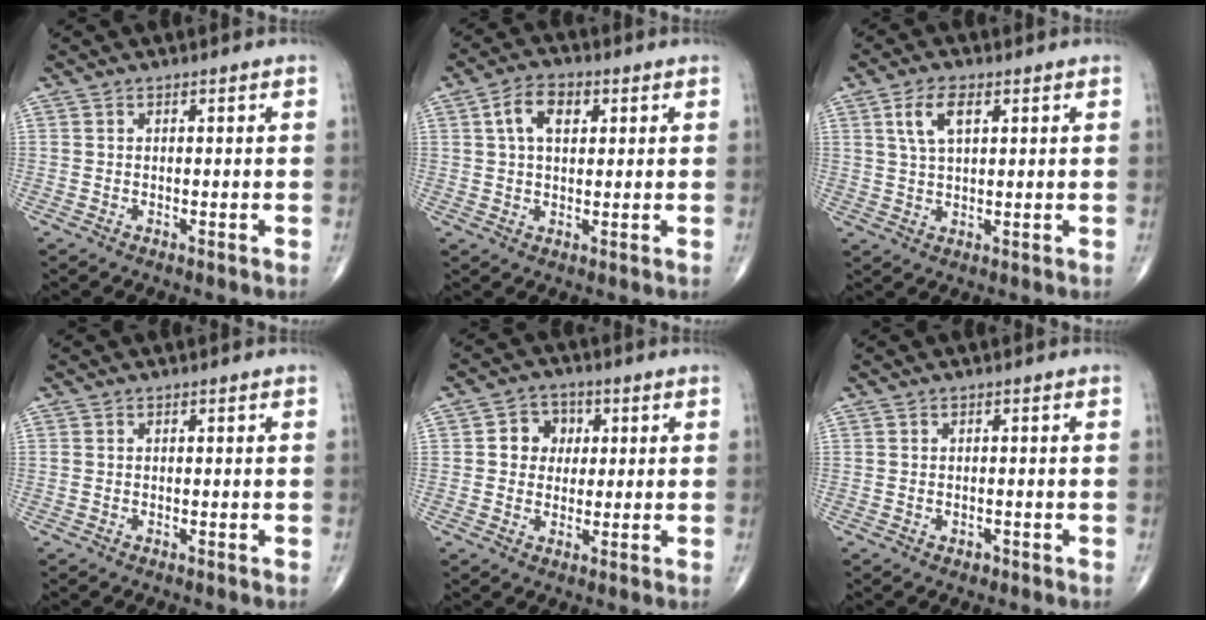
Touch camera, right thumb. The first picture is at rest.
{"total": 6.7, "force": [2.1, 4.0, 4.9], "torque": [-0.075, 0.007, 0.033]}
{"total": 5.9, "force": [2.3, 2.8, 4.7], "torque": [-0.087, -0.003, 0.047]}
{"total": 0.0}
{"total": 6.1, "force": [1.1, 5.3, 2.7], "torque": [-0.005, 0.005, 0.011]}
{"total": 1.0, "force": [-0.5, 0.8, 0.5], "torque": [-0.006, 0.006, -0.004]}